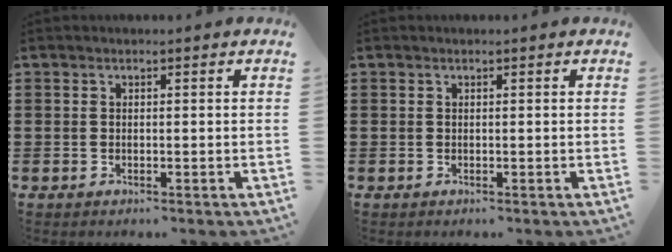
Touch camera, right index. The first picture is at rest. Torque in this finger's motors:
{"motor_torque": [-0.02, 0.02, 0.00, -0.01]}